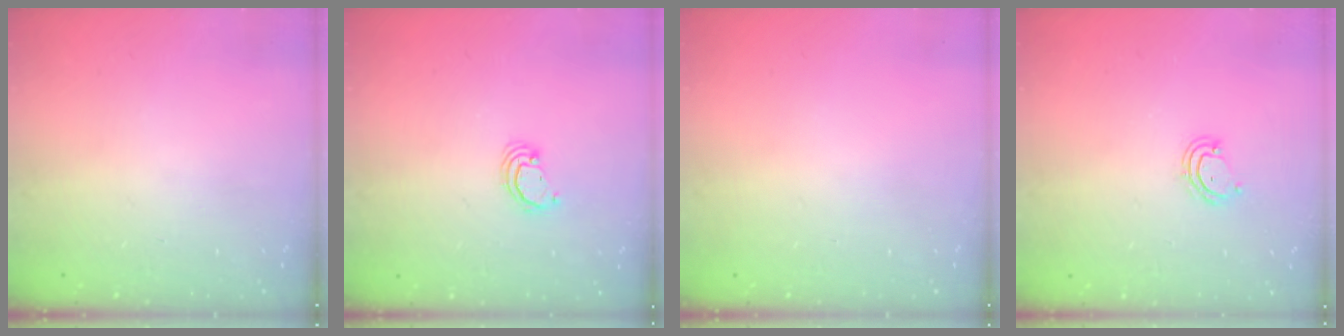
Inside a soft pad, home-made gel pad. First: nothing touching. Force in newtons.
{"total": 2.6, "press": 2.6, "slide": 0.2}
{"total": 0.0}
{"total": 4.2, "press": 4.2, "slide": 0.4}